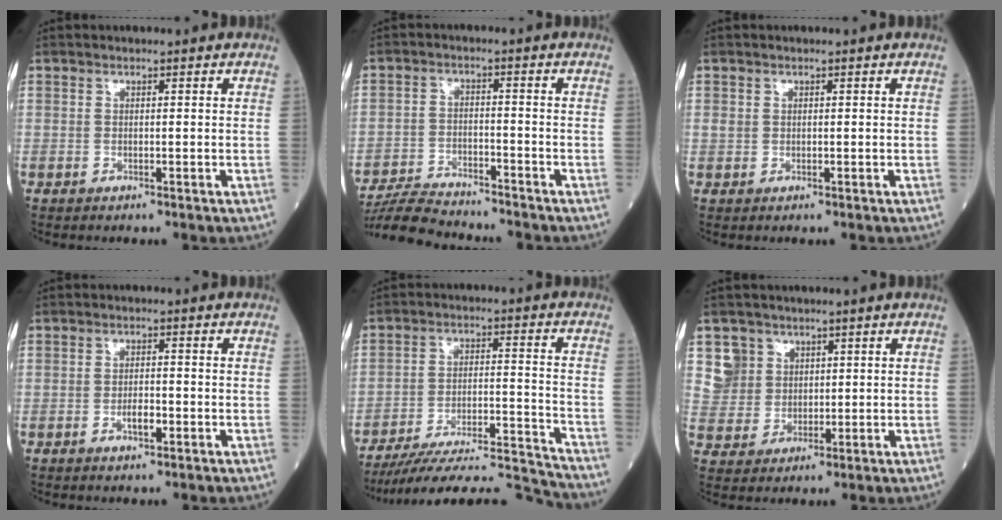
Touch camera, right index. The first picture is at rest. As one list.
[{"total": 8.2, "force": [-8.0, 0.8, 1.7], "torque": [-0.035, -0.013, -0.141]}, {"total": 1.0, "force": [0.3, 0.9, 0.4], "torque": [-0.005, 0.008, 0.006]}, {"total": 2.5, "force": [-1.0, 0.8, 2.1], "torque": [-0.034, 0.003, -0.016]}, {"total": 16.8, "force": [-16.2, -0.4, 4.3], "torque": [-0.068, 0.011, -0.254]}, {"total": 5.5, "force": [2.5, 4.9, -0.2], "torque": [0.002, 0.009, 0.060]}]